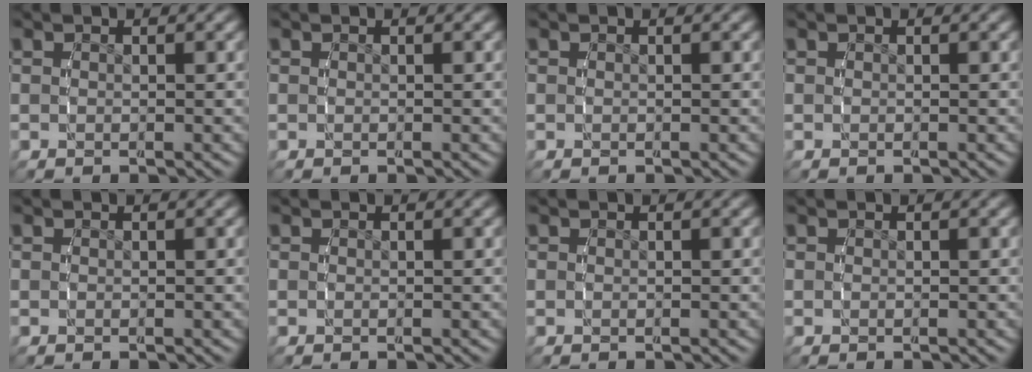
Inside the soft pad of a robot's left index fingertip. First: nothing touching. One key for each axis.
{"total": 0.0}
{"total": 0.0}
{"total": 0.0}
{"total": 0.0}
{"total": 0.0}
{"total": 0.0}
{"total": 0.0}